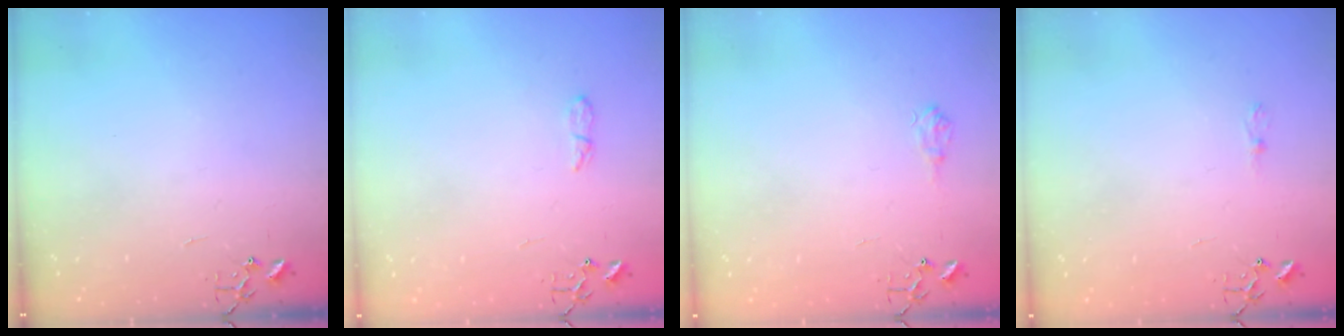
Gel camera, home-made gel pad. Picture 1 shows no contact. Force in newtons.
{"total": 4.6, "press": 4.6, "slide": 0.5}
{"total": 7.0, "press": 6.9, "slide": 0.9}
{"total": 4.1, "press": 4.1, "slide": 0.5}